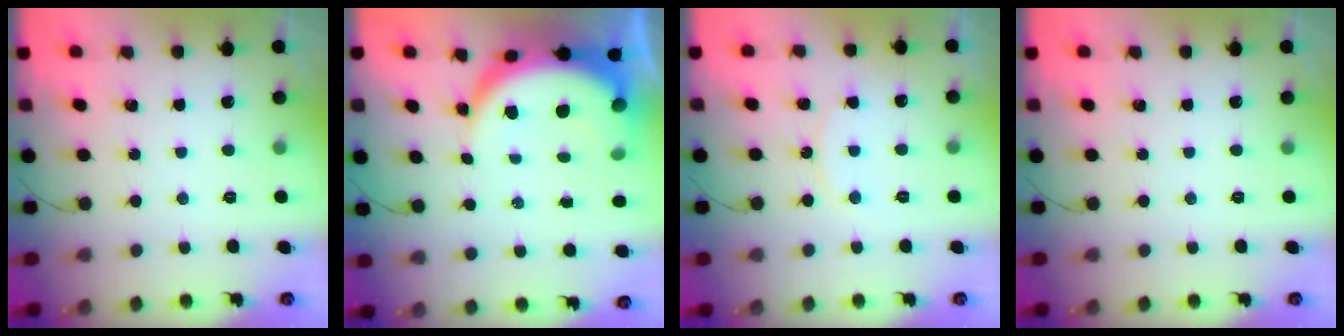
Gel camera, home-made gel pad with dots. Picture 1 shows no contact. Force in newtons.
{"total": 10.4, "press": 10.3, "slide": 1.2}
{"total": 6.5, "press": 6.5, "slide": 0.4}
{"total": 0.0}